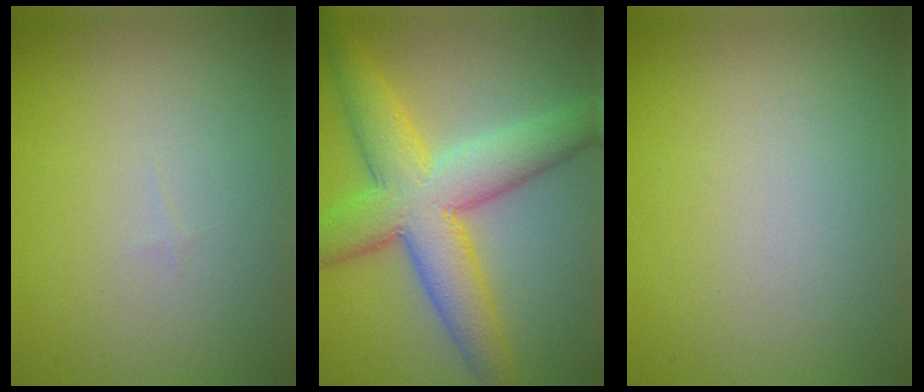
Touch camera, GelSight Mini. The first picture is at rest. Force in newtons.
{"total": 8.9, "press": 8.9, "slide": 0.2}
{"total": 0.0}